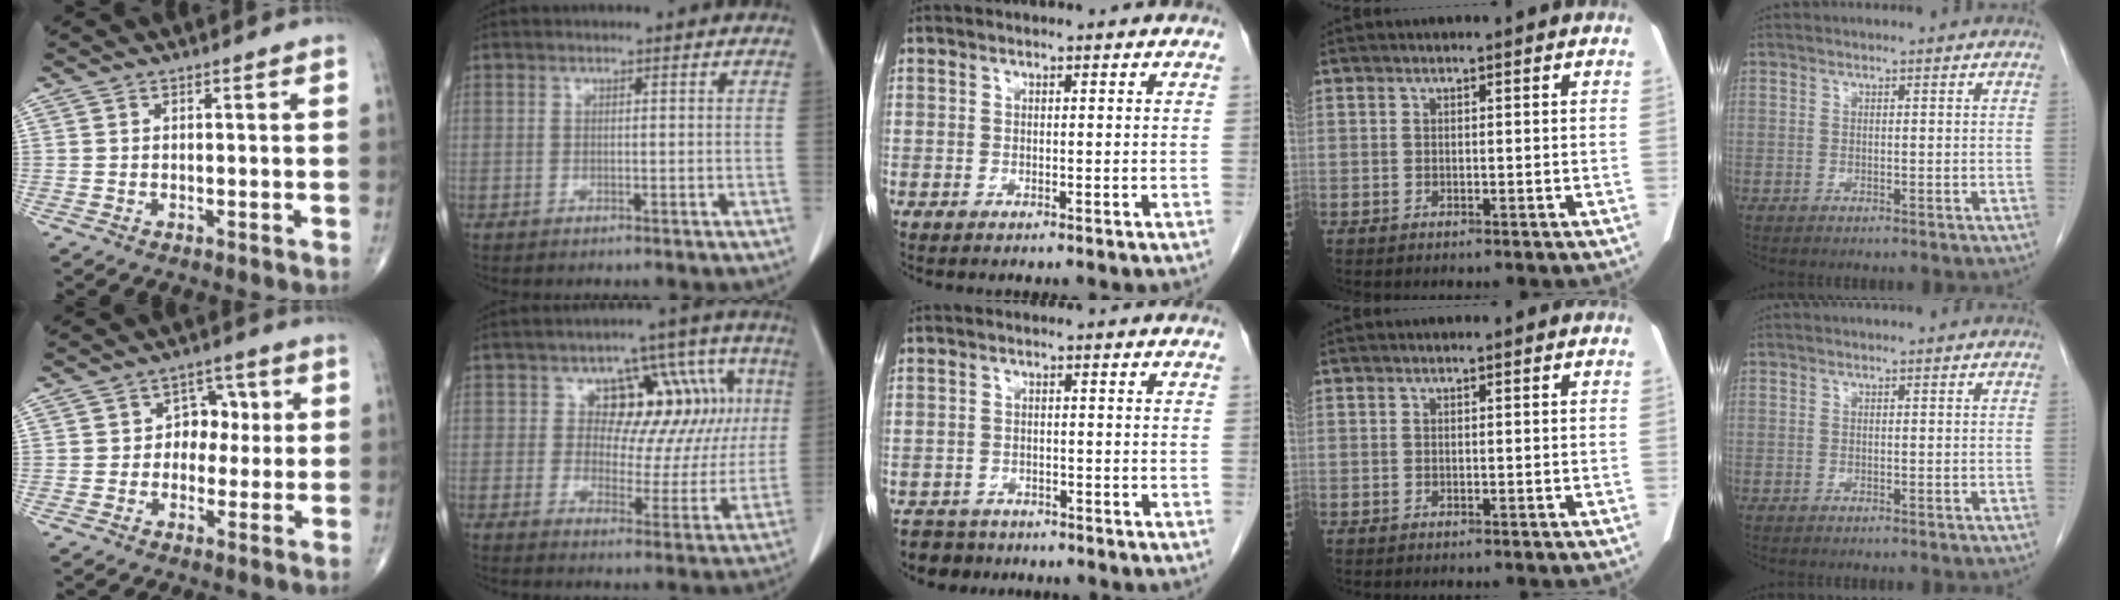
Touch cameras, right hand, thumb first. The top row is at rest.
{"thumb": {"total": 6.5, "force": [0.5, 5.2, 3.9], "torque": [-0.008, 0.013, 0.001]}, "index": {"total": 13.1, "force": [3.6, 8.1, 9.6], "torque": [-0.094, 0.043, 0.052]}, "middle": {"total": 4.0, "force": [-3.4, 2.2, -0.3], "torque": [0.004, 0.001, -0.058]}}